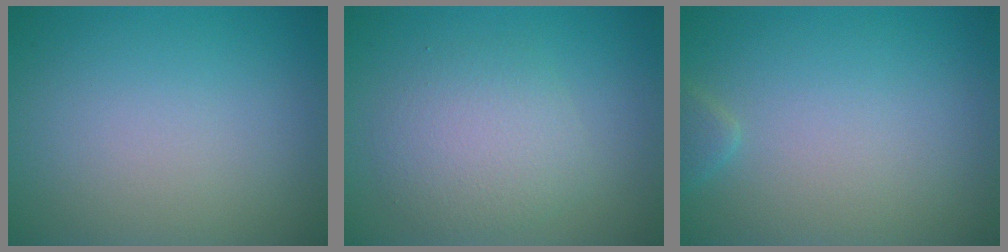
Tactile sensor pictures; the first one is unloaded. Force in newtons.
{"total": 3.6, "press": 3.6, "slide": 0.0}
{"total": 1.0, "press": 1.0, "slide": 0.1}